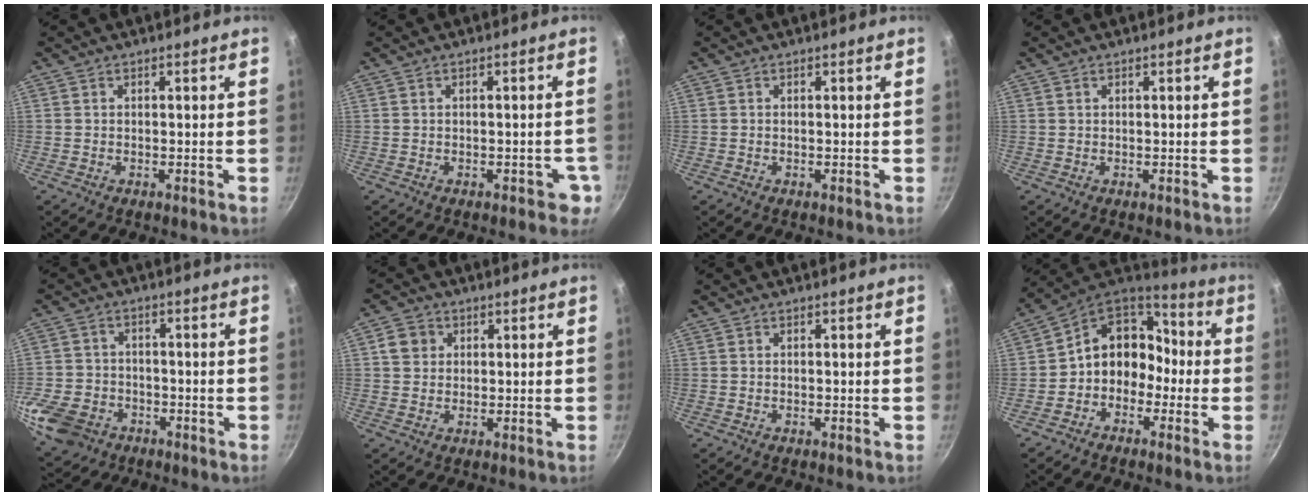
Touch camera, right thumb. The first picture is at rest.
{"total": 3.4, "force": [-1.8, 0.9, 2.7], "torque": [-0.028, 0.011, -0.022]}
{"total": 0.0}
{"total": 0.0}
{"total": 11.4, "force": [-4.9, 8.8, 5.2], "torque": [-0.113, 0.018, -0.080]}
{"total": 4.2, "force": [1.1, 3.8, 1.6], "torque": [-0.014, 0.002, 0.017]}
{"total": 0.0}
{"total": 12.6, "force": [-2.3, 10.0, 7.4], "torque": [-0.073, 0.060, -0.055]}